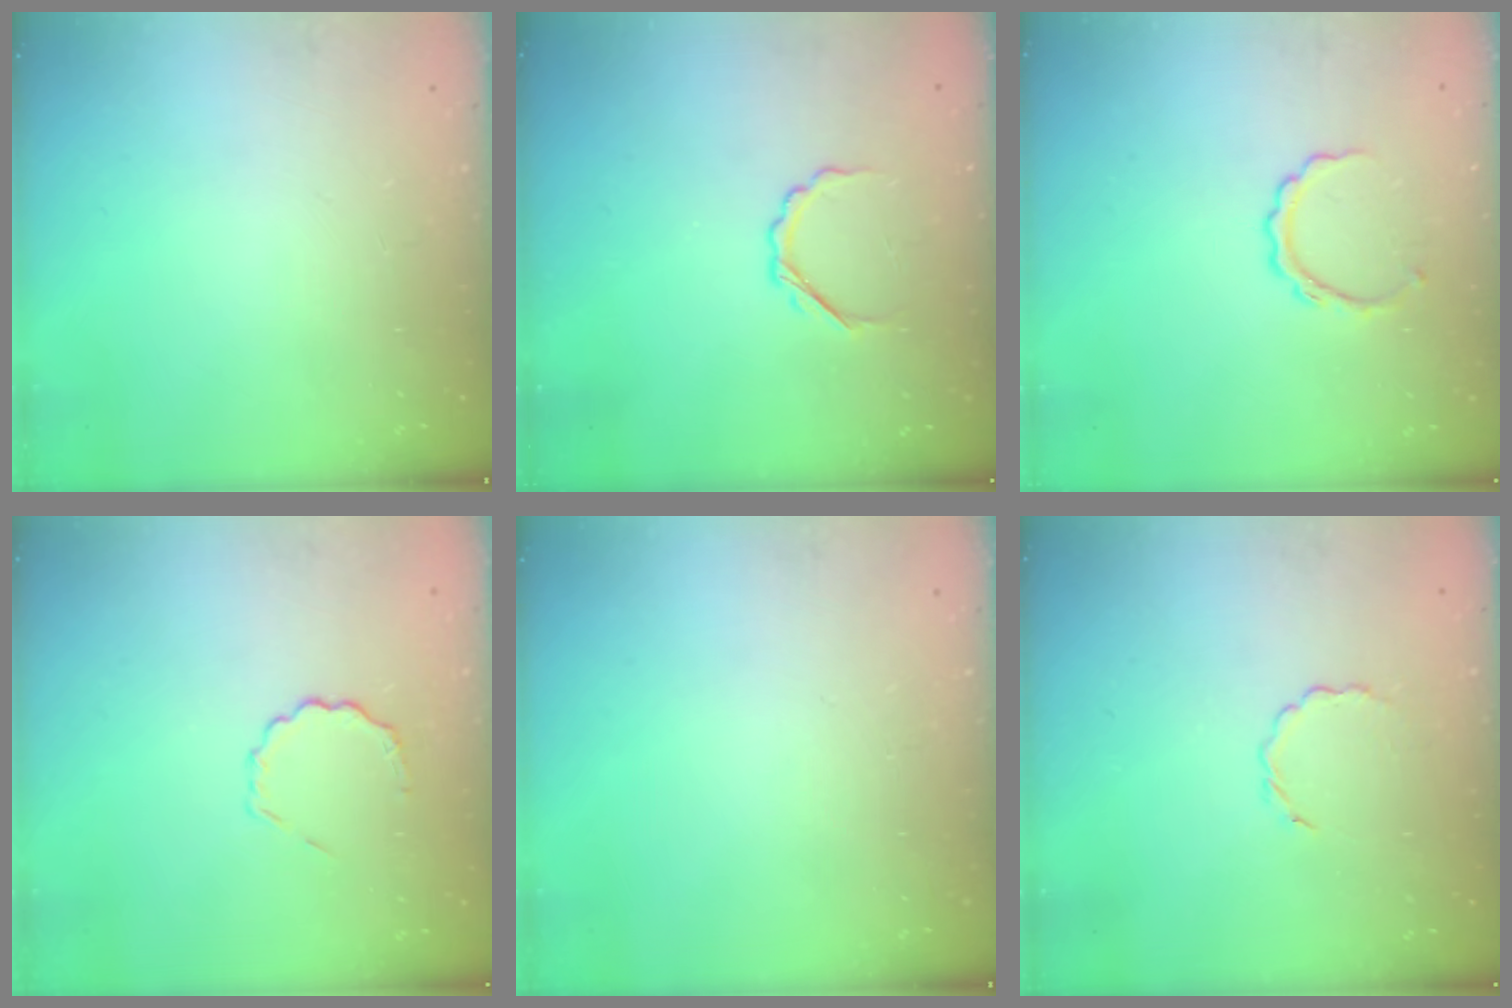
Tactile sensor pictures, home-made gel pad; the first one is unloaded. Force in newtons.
{"total": 3.1, "press": 3.0, "slide": 0.7}
{"total": 5.9, "press": 5.9, "slide": 0.2}
{"total": 3.9, "press": 3.8, "slide": 1.1}
{"total": 0.0}
{"total": 2.7, "press": 2.5, "slide": 1.0}